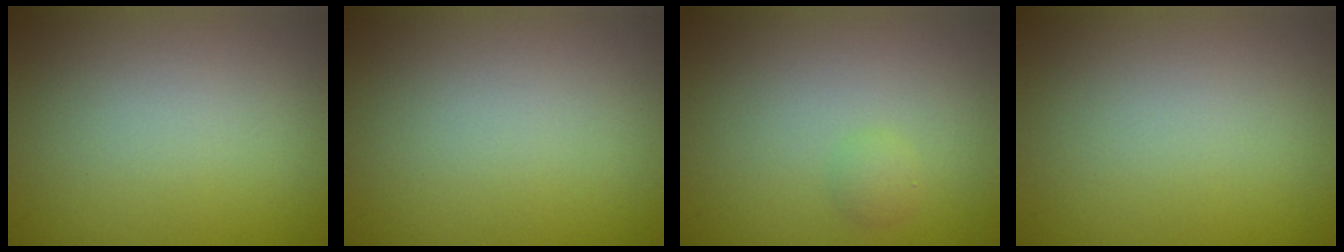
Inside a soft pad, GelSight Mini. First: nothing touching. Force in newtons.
{"total": 0.0}
{"total": 0.9, "press": 0.9, "slide": 0.1}
{"total": 0.0}